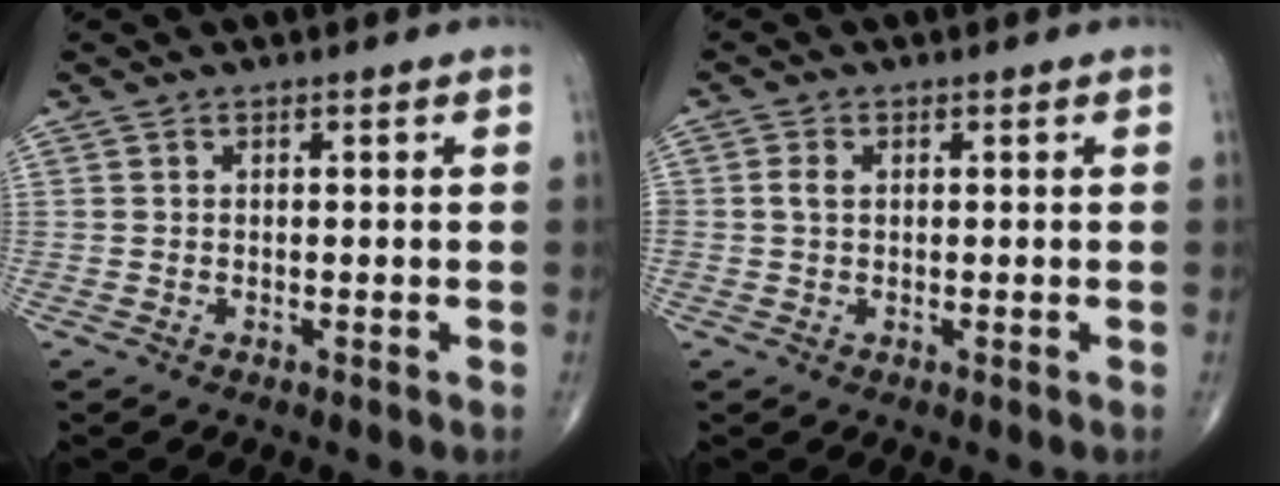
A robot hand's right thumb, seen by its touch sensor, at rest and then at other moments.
{"total": 1.9, "force": [0.3, 1.3, 1.4], "torque": [-0.029, 0.006, 0.007]}